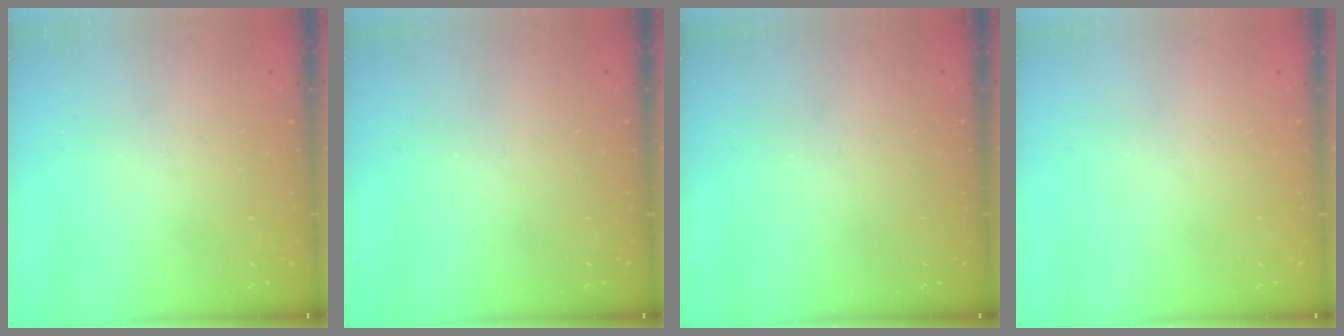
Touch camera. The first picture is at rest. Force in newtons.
{"total": 0.0}
{"total": 0.0}
{"total": 0.0}